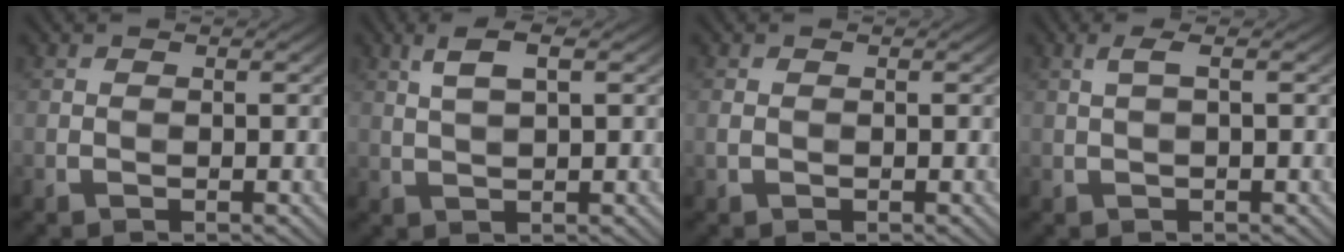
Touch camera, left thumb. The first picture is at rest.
{"total": 3.4, "force": [1.7, 0.8, 2.9], "torque": [-0.068, 0.007, 0.034]}
{"total": 0.7, "force": [-0.1, 0.5, 0.4], "torque": [-0.015, -0.004, -0.003]}
{"total": 1.6, "force": [0.5, 0.3, 1.5], "torque": [-0.030, 0.009, 0.006]}